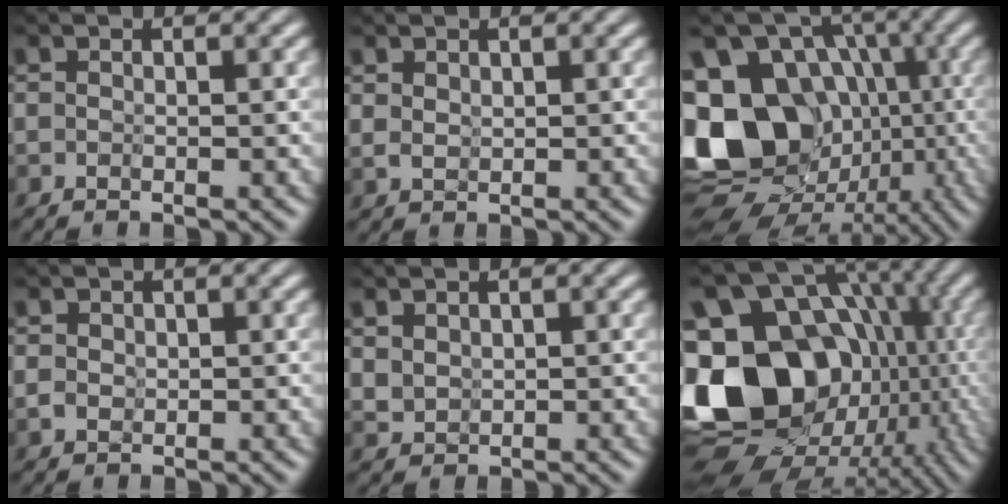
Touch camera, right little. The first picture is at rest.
{"total": 0.9, "force": [0.9, 0.2, 0.1], "torque": [-0.020, -0.001, 0.019]}
{"total": 14.9, "force": [-1.1, 12.1, 8.6], "torque": [-0.189, -0.006, 0.008]}
{"total": 1.0, "force": [0.5, 0.9, 0.0], "torque": [-0.004, 0.003, 0.004]}
{"total": 1.6, "force": [1.0, 1.1, 0.7], "torque": [-0.050, -0.002, 0.027]}
{"total": 18.4, "force": [-1.6, 14.4, 11.3], "torque": [-0.215, -0.013, -0.011]}